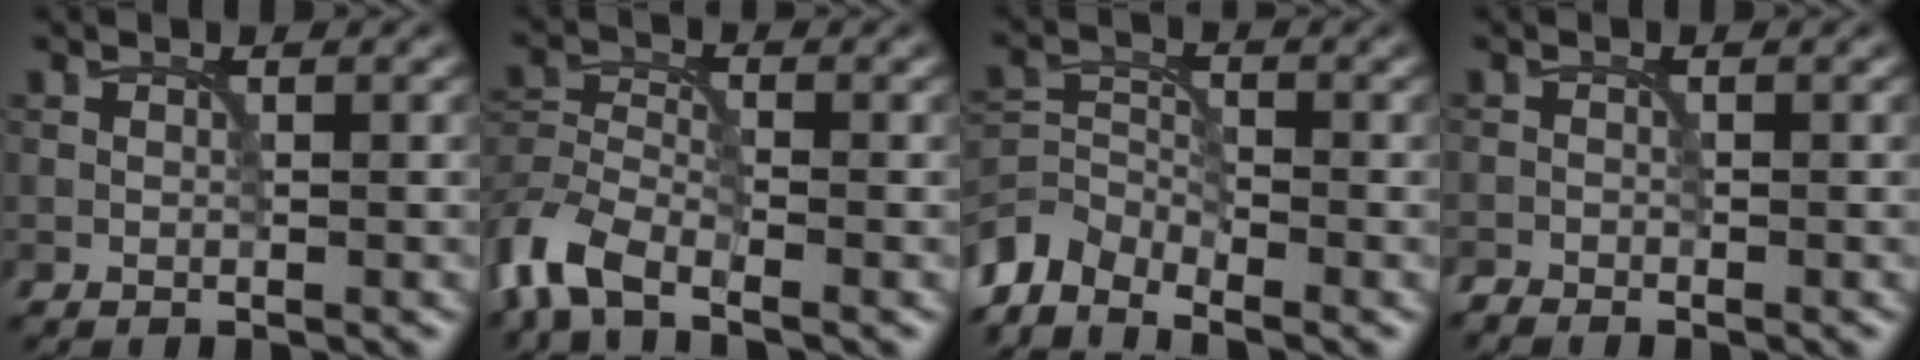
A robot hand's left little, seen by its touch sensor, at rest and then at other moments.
{"total": 5.6, "force": [-4.1, 2.2, 3.2], "torque": [-0.072, -0.006, -0.094]}
{"total": 4.8, "force": [-4.1, 1.9, 1.6], "torque": [-0.034, -0.007, -0.092]}
{"total": 0.9, "force": [-0.7, -0.4, -0.3], "torque": [0.009, -0.001, -0.020]}